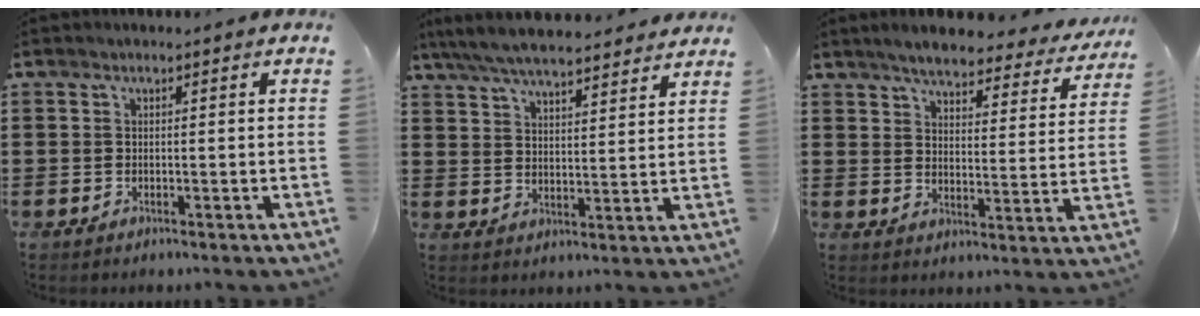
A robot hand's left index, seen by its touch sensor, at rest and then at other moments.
{"total": 6.3, "force": [6.0, 0.5, 2.0], "torque": [-0.061, -0.025, 0.107]}
{"total": 5.1, "force": [4.8, 0.6, 1.6], "torque": [-0.055, -0.025, 0.079]}